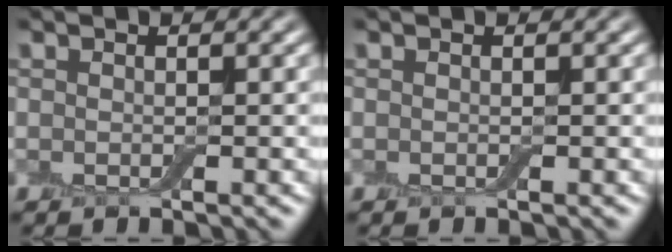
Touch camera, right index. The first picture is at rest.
{"total": 0.0}